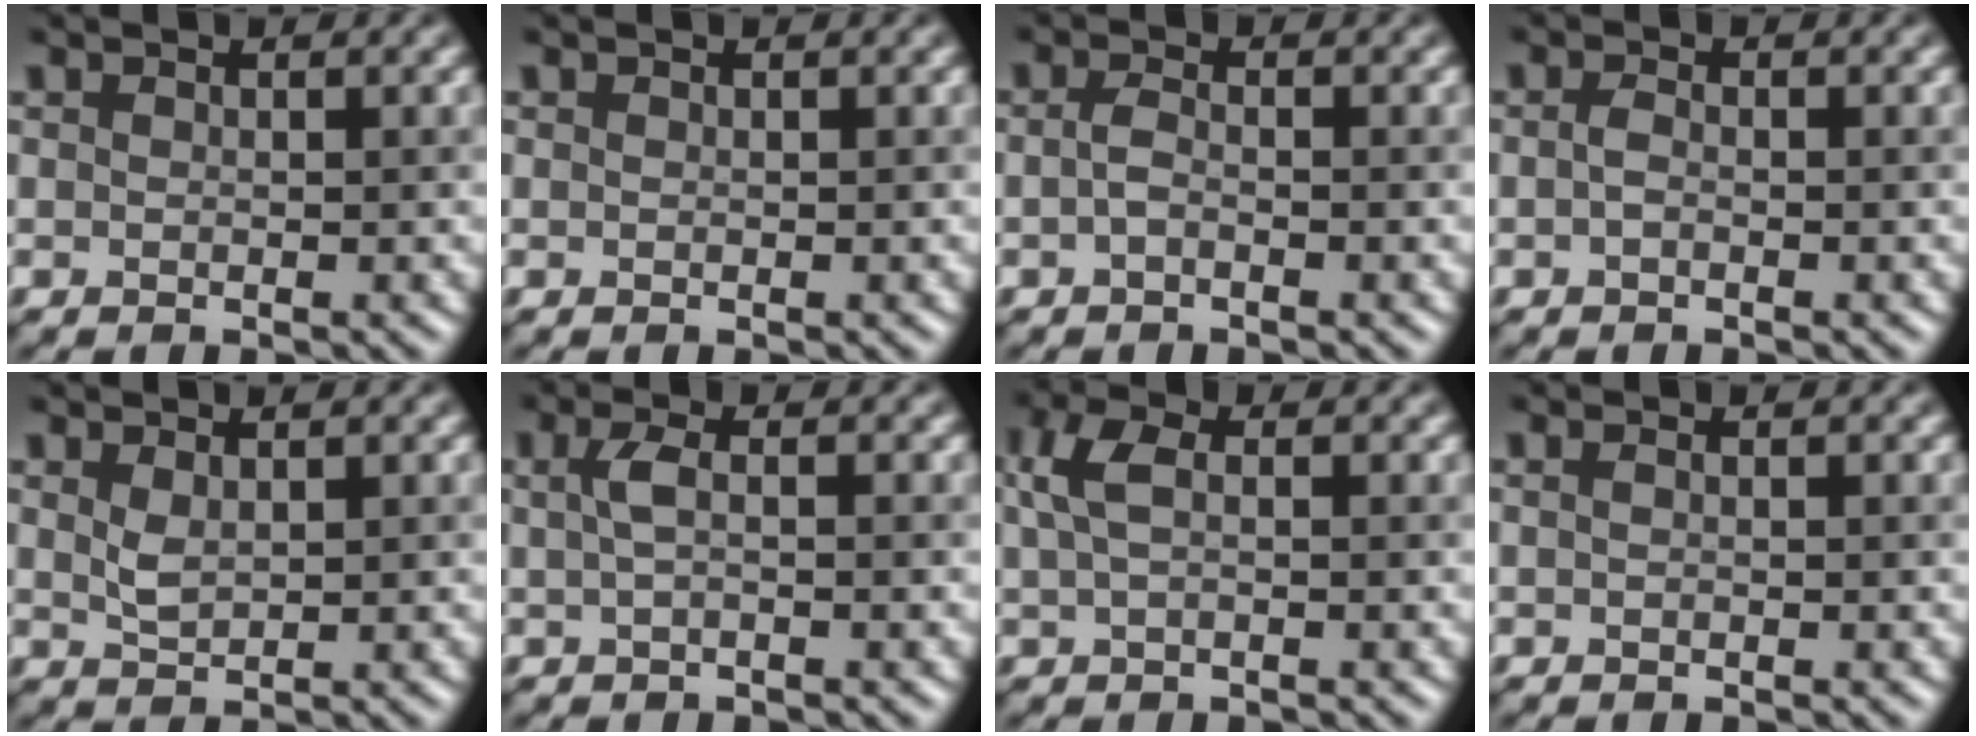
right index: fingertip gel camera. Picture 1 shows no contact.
{"total": 0.0}
{"total": 1.1, "force": [-0.5, 0.3, 0.9], "torque": [-0.022, 0.007, -0.010]}
{"total": 0.7, "force": [-0.3, 0.2, 0.6], "torque": [-0.015, 0.006, -0.006]}
{"total": 1.3, "force": [0.7, 0.6, 0.9], "torque": [-0.023, 0.005, 0.021]}
{"total": 1.4, "force": [0.1, 0.3, 1.4], "torque": [-0.032, 0.009, 0.004]}
{"total": 2.7, "force": [0.7, 1.3, 2.2], "torque": [-0.055, 0.017, 0.012]}
{"total": 0.5, "force": [0.1, 0.2, 0.5], "torque": [-0.006, -0.001, -0.004]}